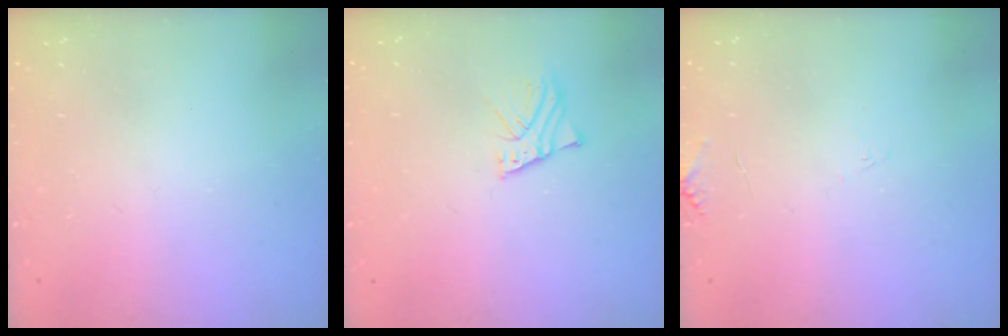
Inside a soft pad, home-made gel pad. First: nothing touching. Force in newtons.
{"total": 2.9, "press": 2.9, "slide": 0.1}
{"total": 6.4, "press": 6.4, "slide": 0.5}